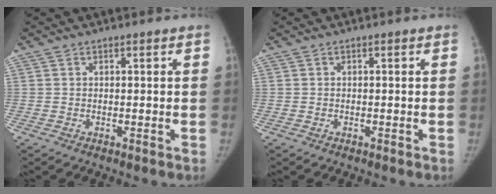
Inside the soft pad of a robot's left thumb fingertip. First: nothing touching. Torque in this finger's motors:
{"motor_torque": [0.19, 0.03, 0.19, 0.59, -0.02]}